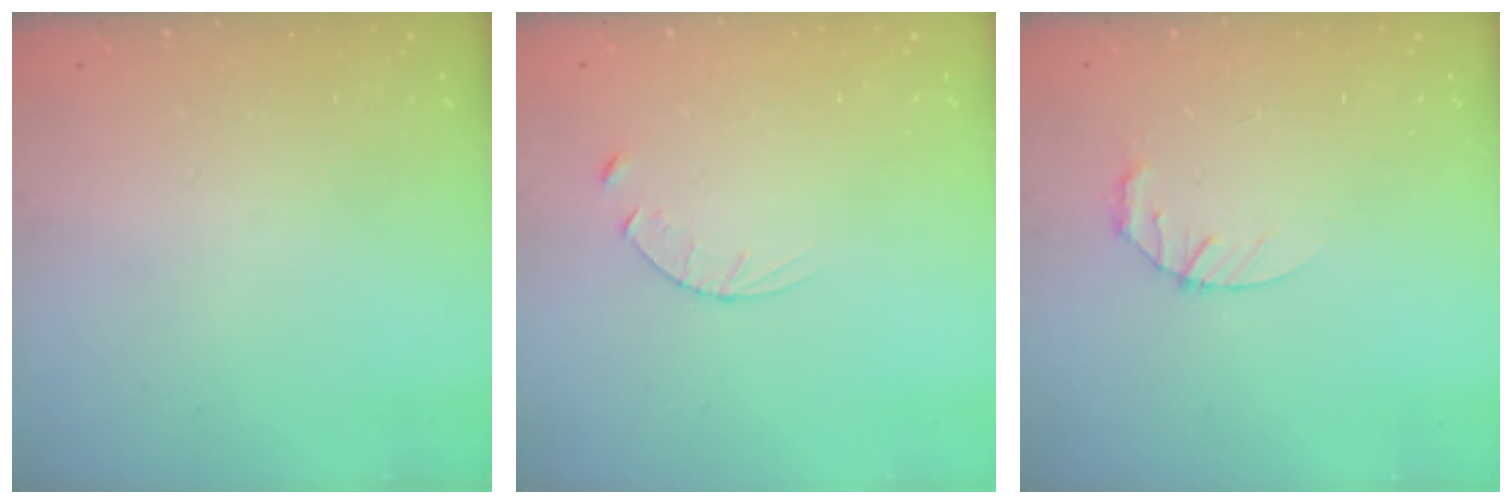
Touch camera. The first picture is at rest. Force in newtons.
{"total": 3.9, "press": 3.9, "slide": 0.4}
{"total": 3.6, "press": 3.6, "slide": 0.5}